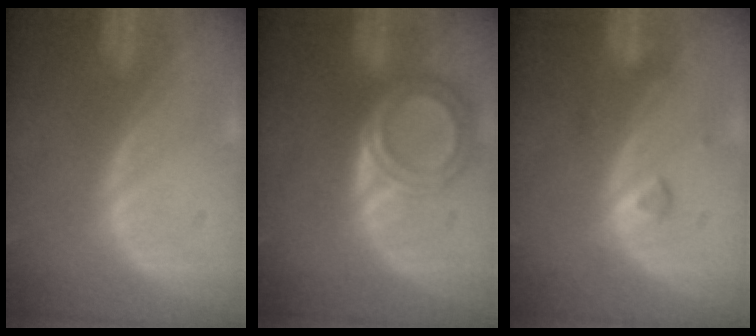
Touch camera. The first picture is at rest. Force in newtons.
{"total": 6.5, "press": 5.8, "slide": 3.0}
{"total": 2.1, "press": 2.1, "slide": 0.1}